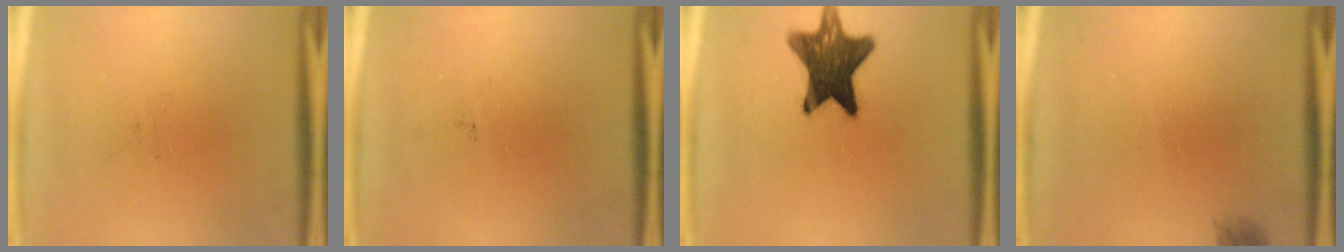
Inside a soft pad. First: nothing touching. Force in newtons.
{"total": 0.0}
{"total": 13.0}
{"total": 1.1}